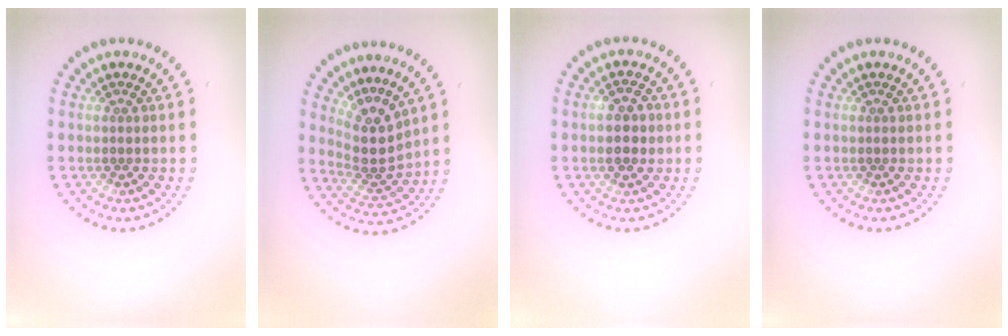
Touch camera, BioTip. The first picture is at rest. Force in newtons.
{"total": 3.5, "press": 2.6, "slide": 2.3}
{"total": 2.2, "press": 2.2, "slide": 0.1}
{"total": 0.0}